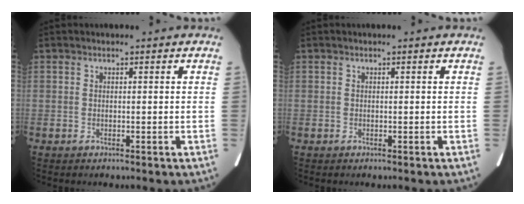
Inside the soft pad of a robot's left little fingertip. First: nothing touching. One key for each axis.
{"total": 0.0}